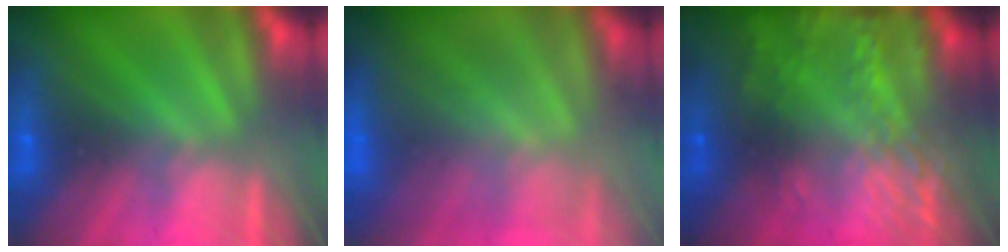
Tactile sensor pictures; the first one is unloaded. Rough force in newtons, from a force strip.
{"total": 7.8}
{"total": 7.6}